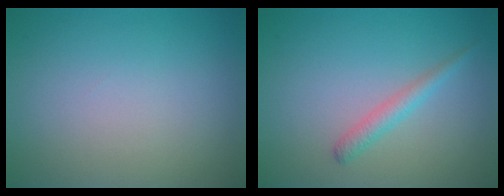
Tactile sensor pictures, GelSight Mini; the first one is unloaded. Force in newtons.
{"total": 1.6, "press": 1.6, "slide": 0.1}